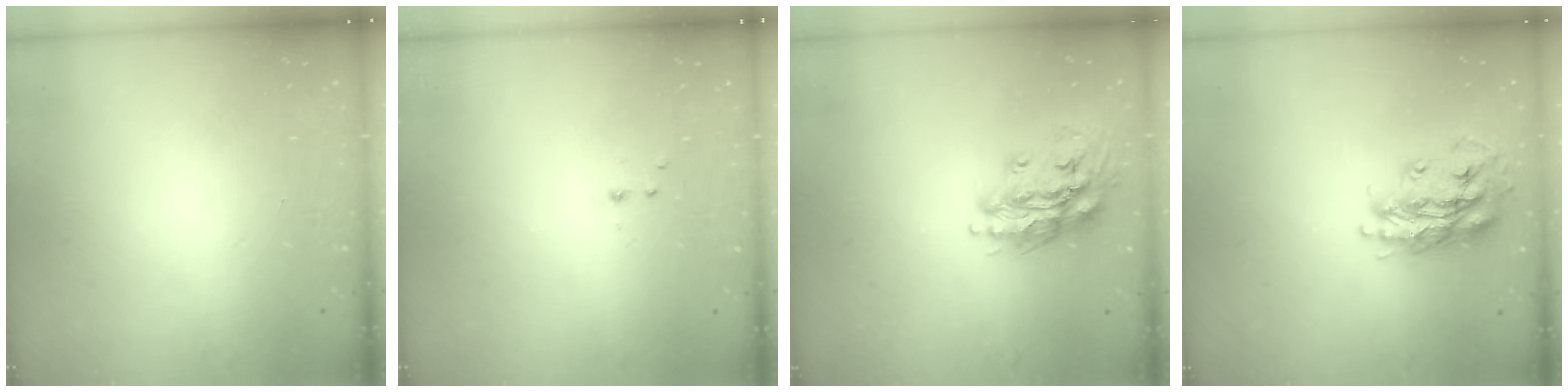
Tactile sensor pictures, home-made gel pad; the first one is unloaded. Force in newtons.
{"total": 2.2, "press": 1.9, "slide": 1.0}
{"total": 15.3, "press": 15.2, "slide": 1.9}
{"total": 17.4, "press": 17.4, "slide": 1.1}